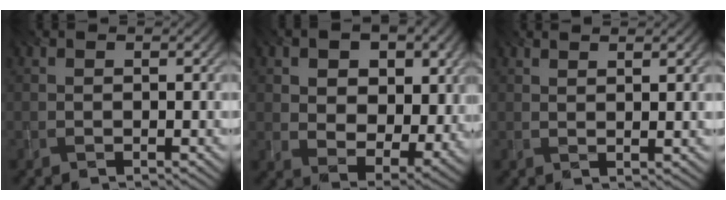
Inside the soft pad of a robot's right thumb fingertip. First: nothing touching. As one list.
[{"total": 10.7, "force": [3.1, 7.4, 7.1], "torque": [-0.130, -0.013, 0.036]}, {"total": 2.4, "force": [1.8, 0.0, 1.7], "torque": [-0.021, -0.003, 0.029]}]